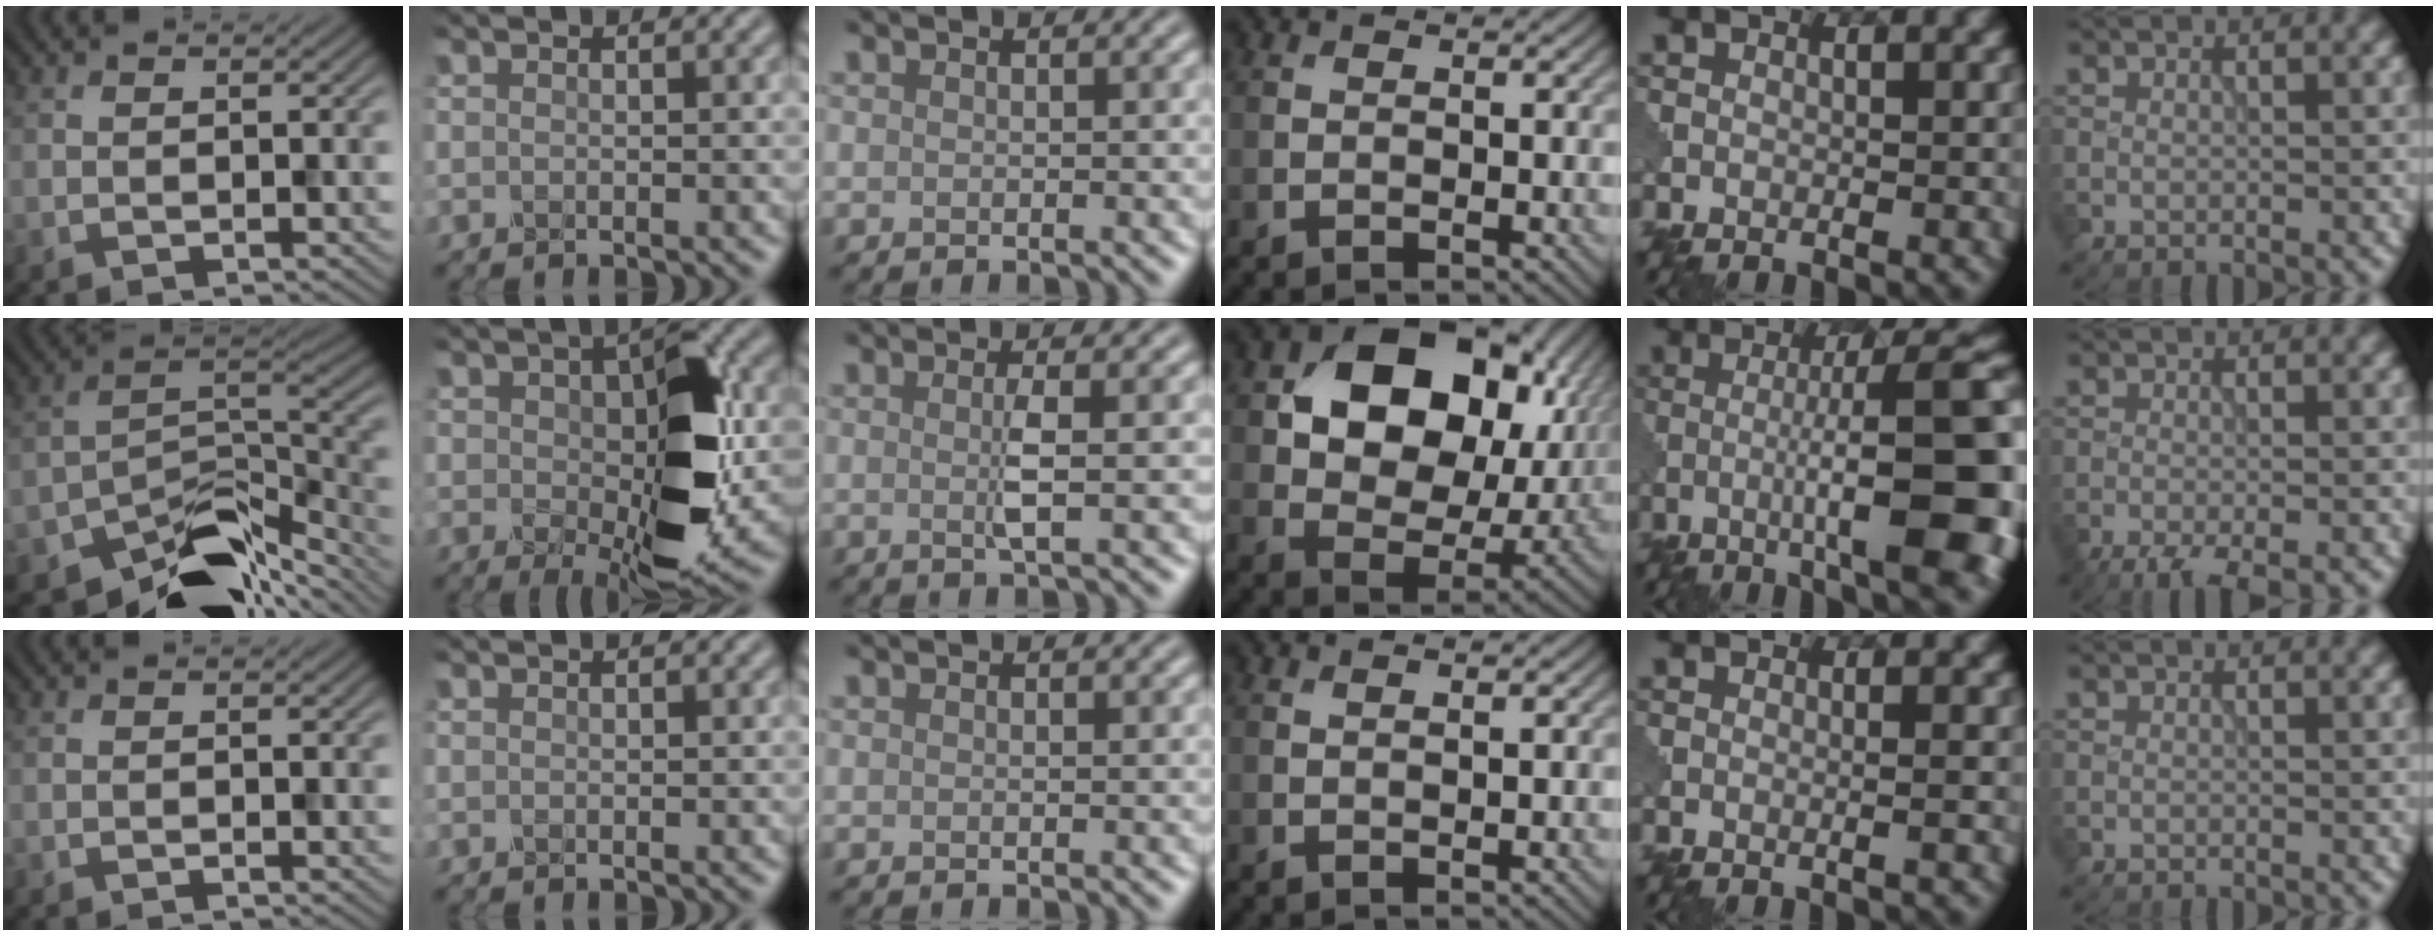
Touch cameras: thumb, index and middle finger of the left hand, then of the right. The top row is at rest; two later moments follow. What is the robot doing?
{"motion": "disassemble", "object": "pitcher"}